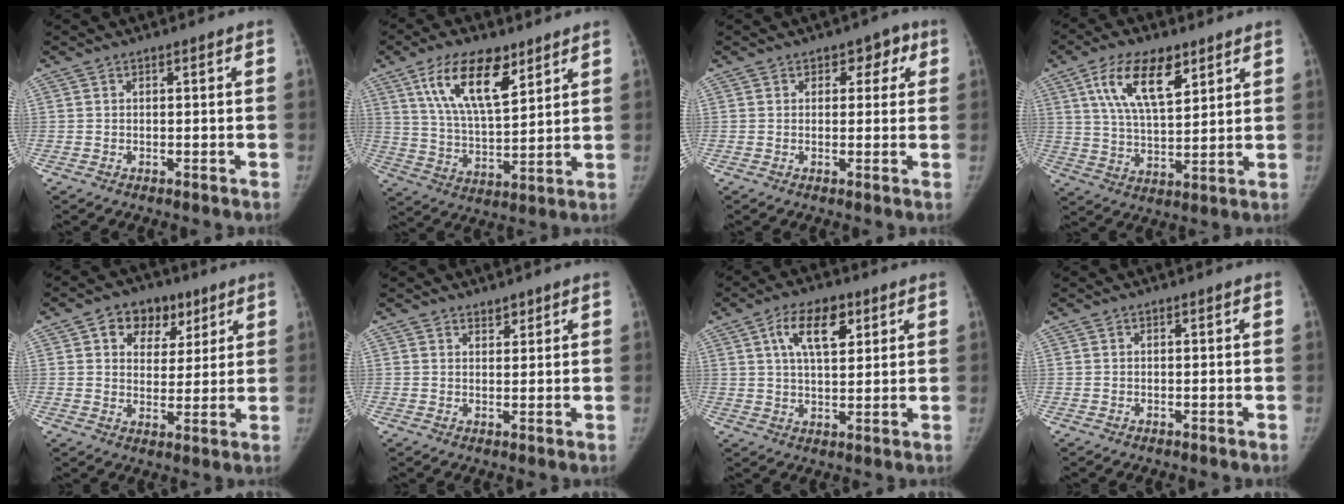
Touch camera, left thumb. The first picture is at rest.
{"total": 14.6, "force": [8.0, 5.7, 10.8], "torque": [-0.168, -0.037, 0.151]}
{"total": 4.3, "force": [1.7, 3.0, 2.5], "torque": [0.004, -0.001, 0.015]}
{"total": 13.1, "force": [6.5, 5.5, 10.0], "torque": [-0.161, -0.023, 0.121]}
{"total": 9.5, "force": [4.8, 6.8, 4.6], "torque": [-0.028, -0.014, 0.070]}
{"total": 1.7, "force": [1.5, 0.7, 0.5], "torque": [0.003, -0.011, 0.022]}
{"total": 9.4, "force": [4.1, 4.3, 7.3], "torque": [-0.111, -0.010, 0.070]}
{"total": 0.0}